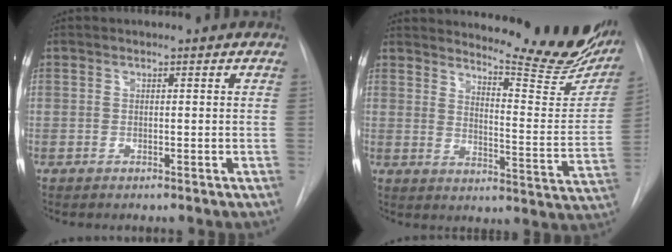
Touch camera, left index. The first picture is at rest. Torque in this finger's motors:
{"motor_torque": [0.77, -0.94, -0.02, 0.00]}